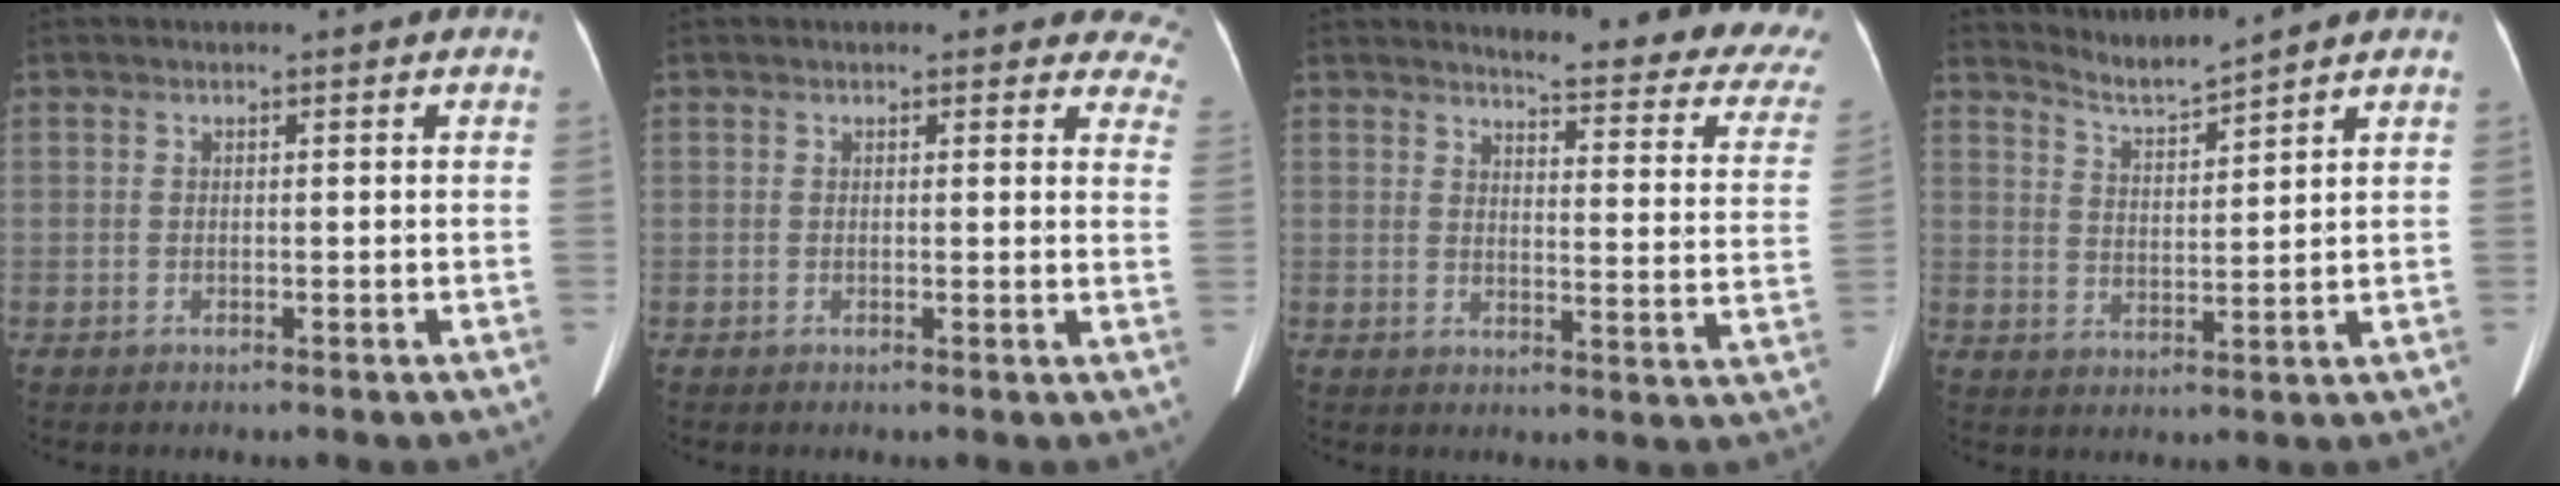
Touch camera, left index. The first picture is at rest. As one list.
[{"total": 8.2, "force": [7.5, 3.0, 1.6], "torque": [0.031, -0.018, 0.043]}, {"total": 18.1, "force": [16.6, 2.2, 6.9], "torque": [-0.068, -0.086, 0.167]}, {"total": 4.4, "force": [4.2, -1.3, 0.1], "torque": [-0.014, -0.012, 0.086]}]